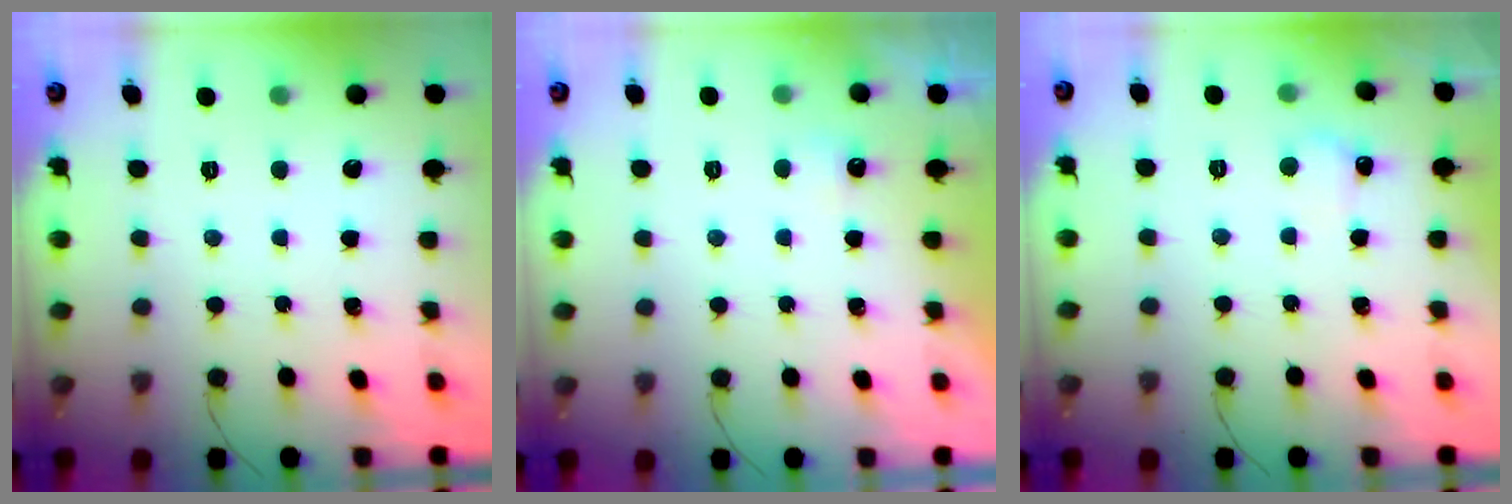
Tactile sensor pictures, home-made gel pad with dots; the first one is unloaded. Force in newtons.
{"total": 2.3, "press": 2.2, "slide": 0.7}
{"total": 4.4, "press": 4.2, "slide": 1.2}